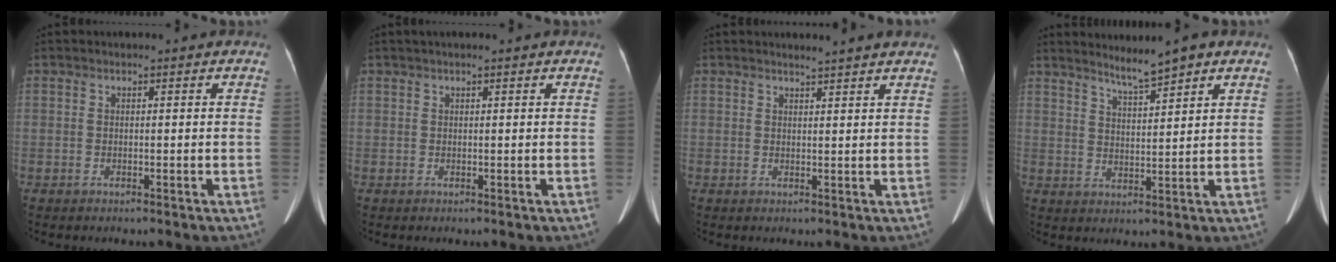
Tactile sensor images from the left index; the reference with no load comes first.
{"total": 1.3, "force": [1.0, 0.0, 0.9], "torque": [-0.012, 0.022, 0.017]}
{"total": 4.0, "force": [3.7, -0.3, 1.5], "torque": [-0.025, 0.006, 0.041]}
{"total": 5.0, "force": [4.1, -0.2, 2.7], "torque": [-0.050, 0.001, 0.076]}